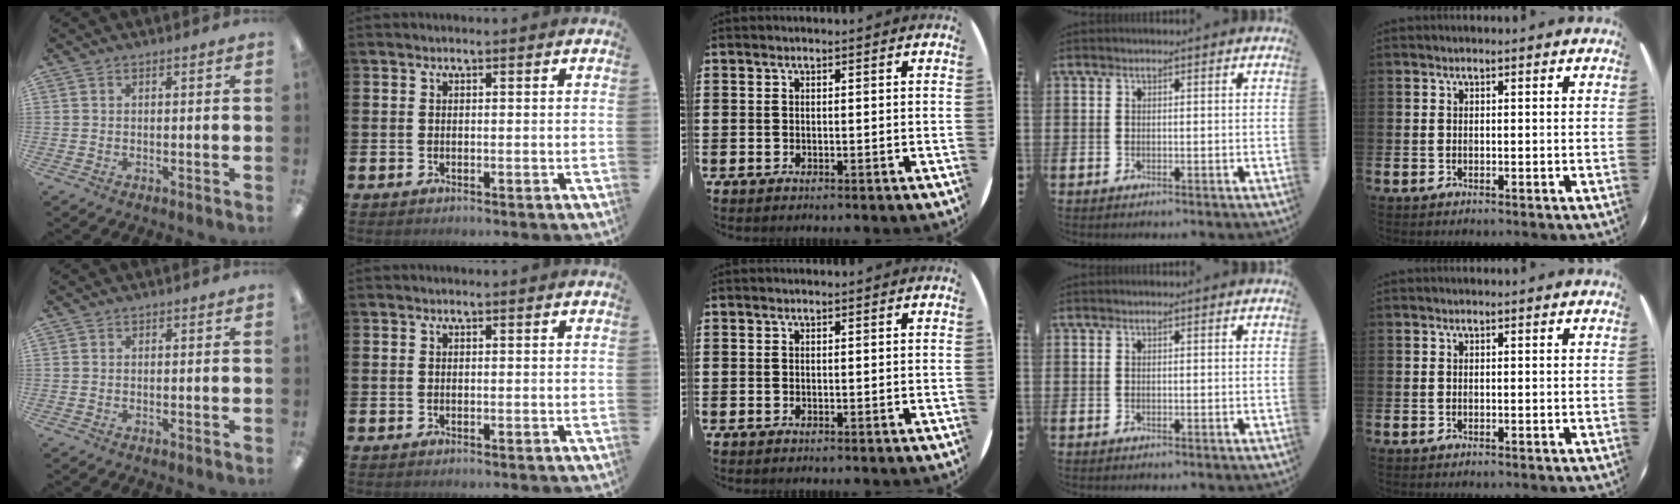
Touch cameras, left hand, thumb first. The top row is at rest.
{}